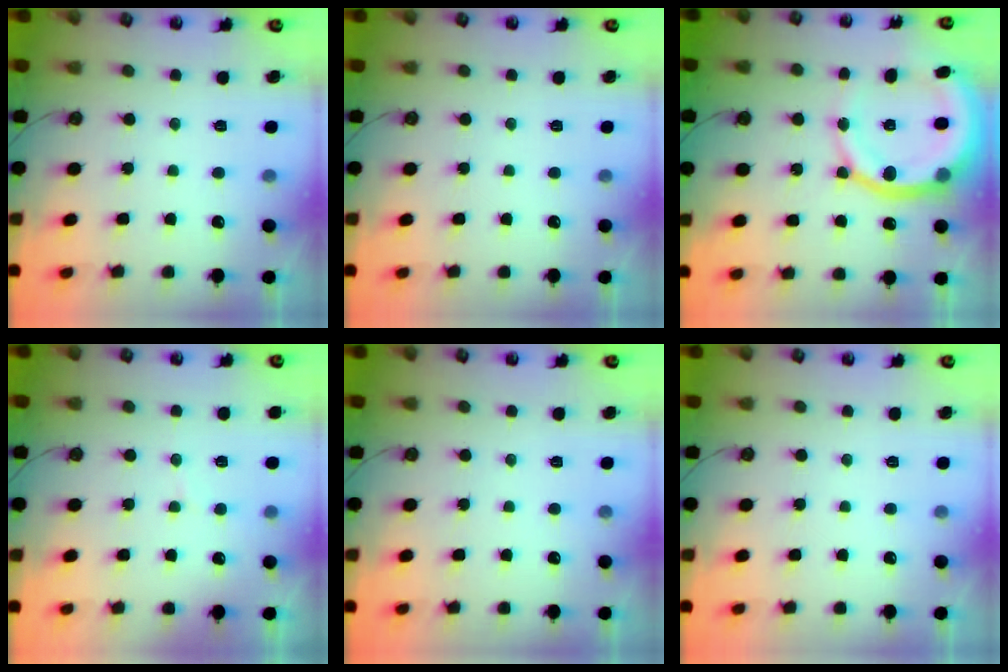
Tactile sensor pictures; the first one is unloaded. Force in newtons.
{"total": 0.0}
{"total": 17.2, "press": 17.1, "slide": 1.9}
{"total": 2.9, "press": 2.7, "slide": 1.1}
{"total": 0.0}
{"total": 0.0}